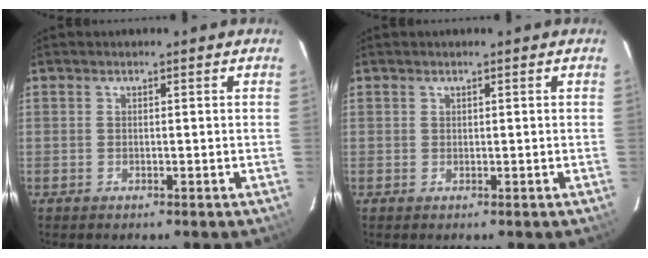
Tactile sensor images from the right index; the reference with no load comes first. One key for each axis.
{"total": 0.0}